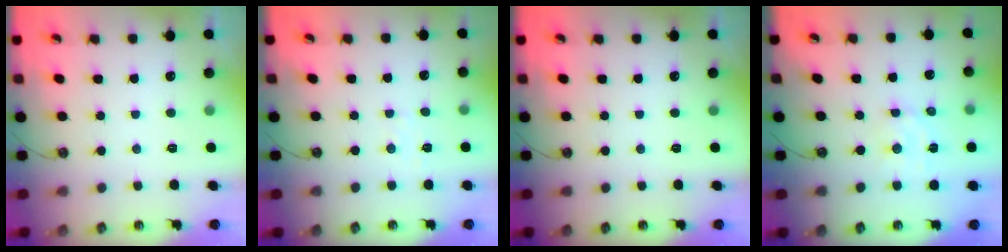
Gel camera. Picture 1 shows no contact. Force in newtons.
{"total": 3.6, "press": 3.6, "slide": 0.5}
{"total": 0.0}
{"total": 4.6, "press": 4.6, "slide": 0.2}